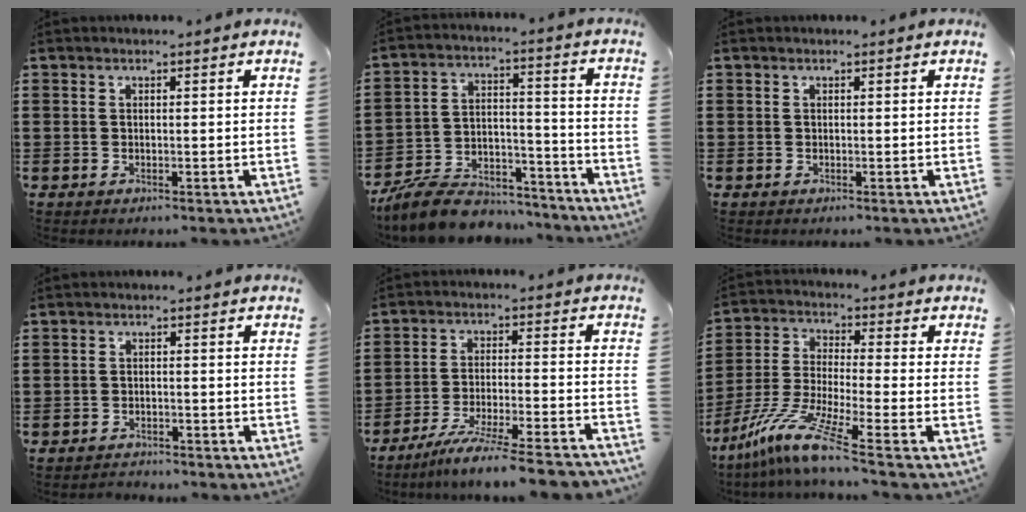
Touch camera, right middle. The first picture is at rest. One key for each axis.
{"total": 9.4, "fx": -8.7, "fy": 2.5, "fz": 2.6, "tx": -0.051, "ty": 0.026, "tz": -0.168}
{"total": 0.0}
{"total": 1.9, "fx": -1.8, "fy": 0.4, "fz": -0.3, "tx": -0.001, "ty": 0.001, "tz": -0.042}
{"total": 8.0, "fx": -7.2, "fy": -0.7, "fz": 3.5, "tx": -0.059, "ty": -0.008, "tz": -0.136}
{"total": 9.8, "fx": -7.1, "fy": 0.2, "fz": 6.7, "tx": -0.156, "ty": -0.013, "tz": -0.147}